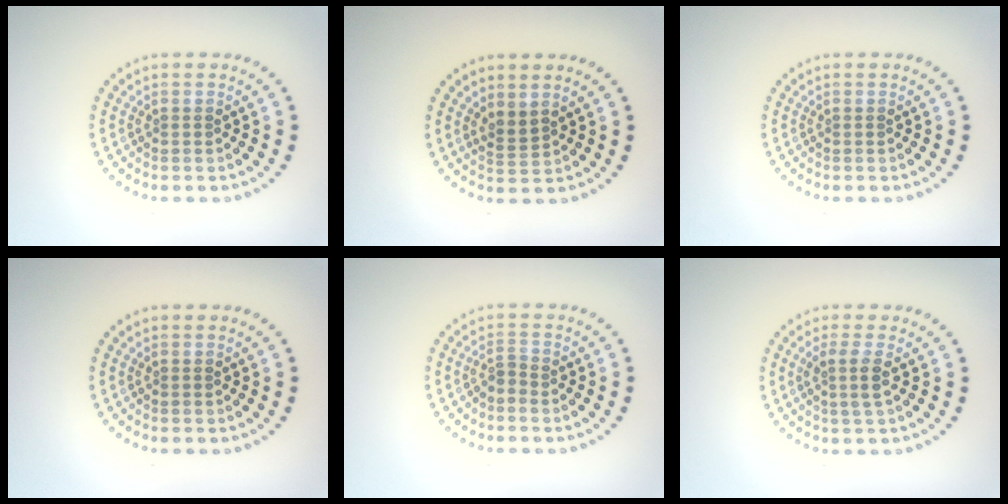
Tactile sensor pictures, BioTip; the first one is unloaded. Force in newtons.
{"total": 1.7, "press": 1.3, "slide": 1.1}
{"total": 0.0}
{"total": 0.0}
{"total": 1.1, "press": 0.6, "slide": 0.9}
{"total": 1.9, "press": 1.5, "slide": 1.0}